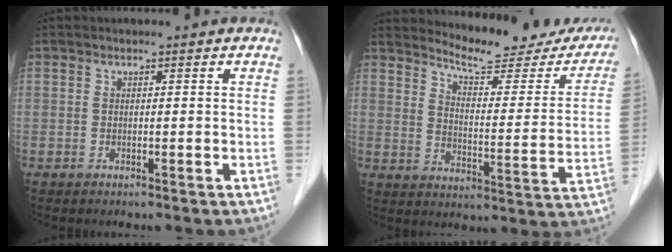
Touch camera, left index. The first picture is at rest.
{"total": 18.0, "force": [16.9, 3.4, 5.1], "torque": [-0.058, -0.062, 0.200]}